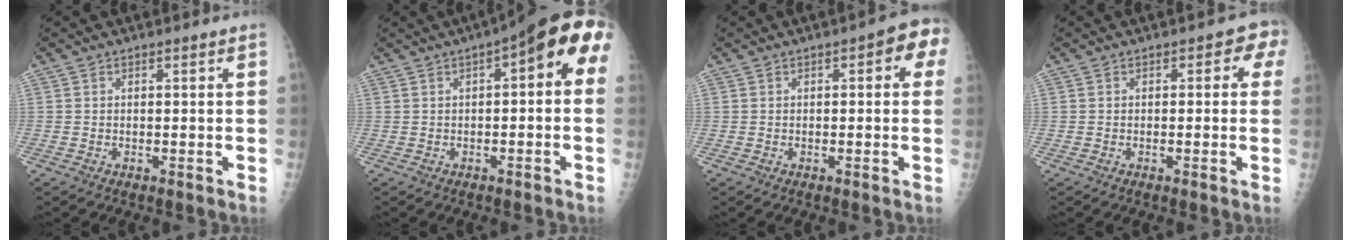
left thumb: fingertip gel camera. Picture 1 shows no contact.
{"total": 10.1, "force": [2.3, 3.7, 9.1], "torque": [-0.099, 0.035, 0.015]}
{"total": 5.3, "force": [1.2, 2.6, 4.4], "torque": [-0.026, 0.014, 0.003]}
{"total": 2.8, "force": [0.3, 2.1, 1.9], "torque": [0.011, 0.008, -0.011]}